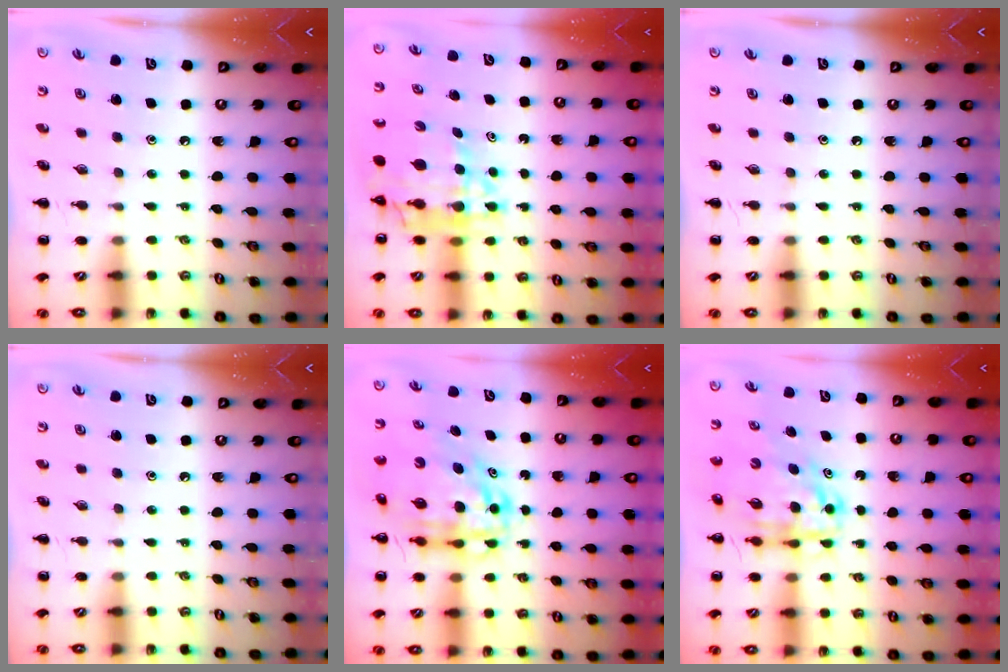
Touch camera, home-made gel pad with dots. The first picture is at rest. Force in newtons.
{"total": 11.4, "press": 10.9, "slide": 3.4}
{"total": 0.0}
{"total": 0.0}
{"total": 11.3, "press": 10.9, "slide": 3.0}
{"total": 8.6, "press": 8.0, "slide": 3.2}